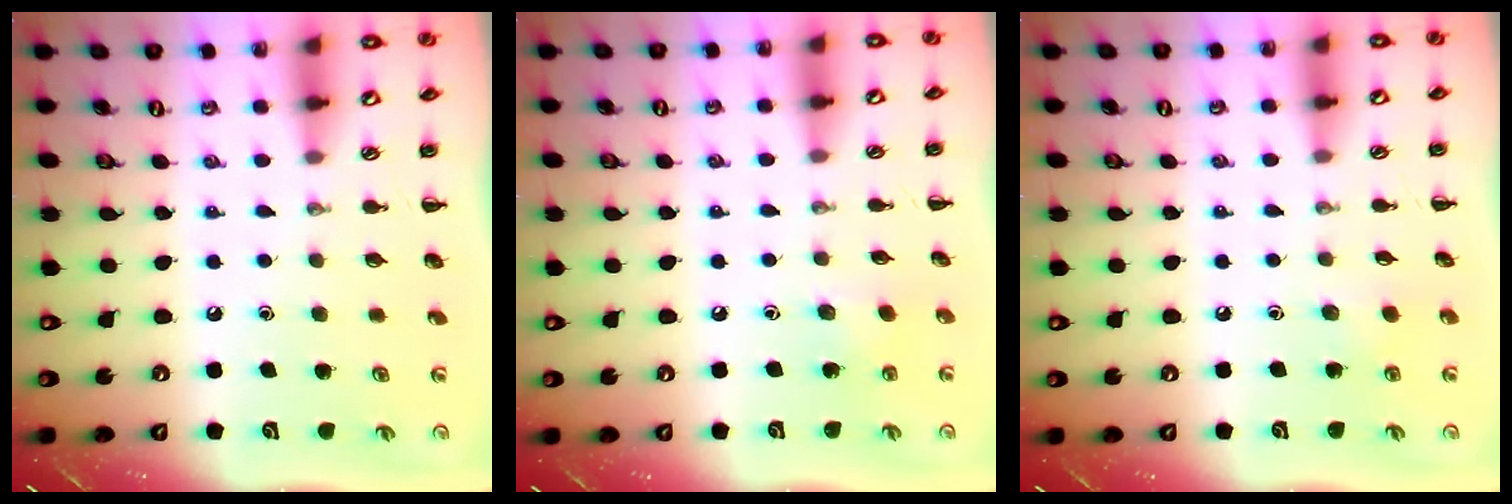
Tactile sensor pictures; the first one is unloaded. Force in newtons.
{"total": 4.3, "press": 4.1, "slide": 1.3}
{"total": 2.4, "press": 2.3, "slide": 0.8}